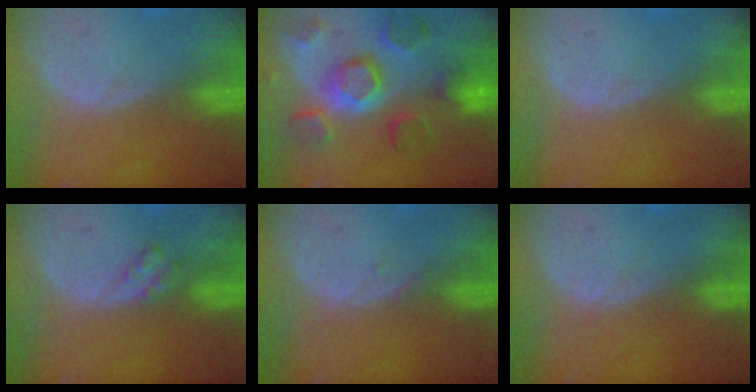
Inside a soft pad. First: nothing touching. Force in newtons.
{"total": 11.2, "press": 9.9, "slide": 5.3}
{"total": 0.0}
{"total": 2.4, "press": 2.4, "slide": 0.2}
{"total": 0.6, "press": 0.5, "slide": 0.1}
{"total": 0.0}